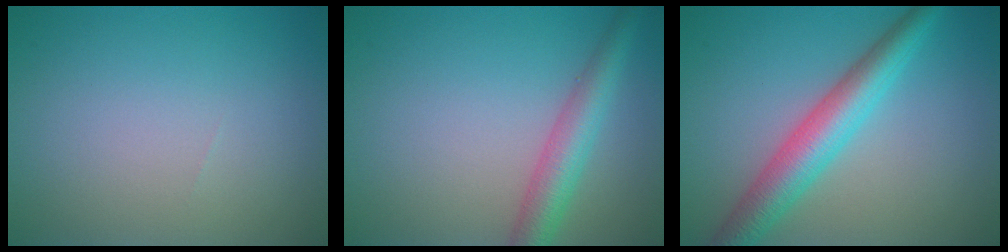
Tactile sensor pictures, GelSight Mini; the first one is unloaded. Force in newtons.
{"total": 3.9, "press": 3.9, "slide": 0.1}
{"total": 5.5, "press": 5.5, "slide": 0.1}